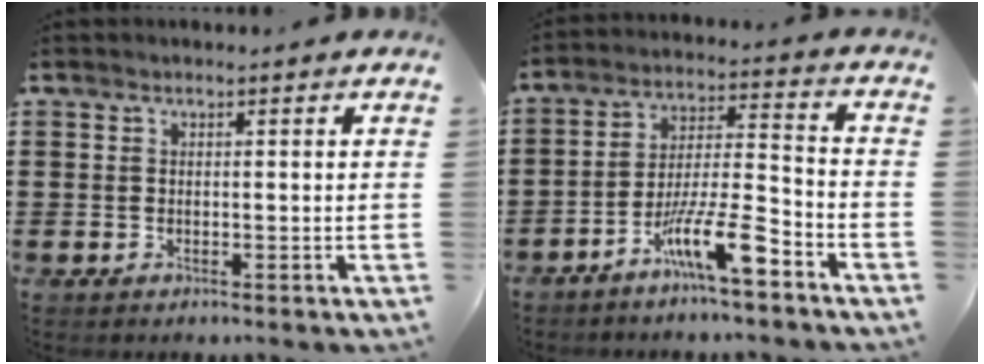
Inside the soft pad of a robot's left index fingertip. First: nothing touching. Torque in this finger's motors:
{"motor_torque": [1.33, 0.81, 0.43, 0.11]}